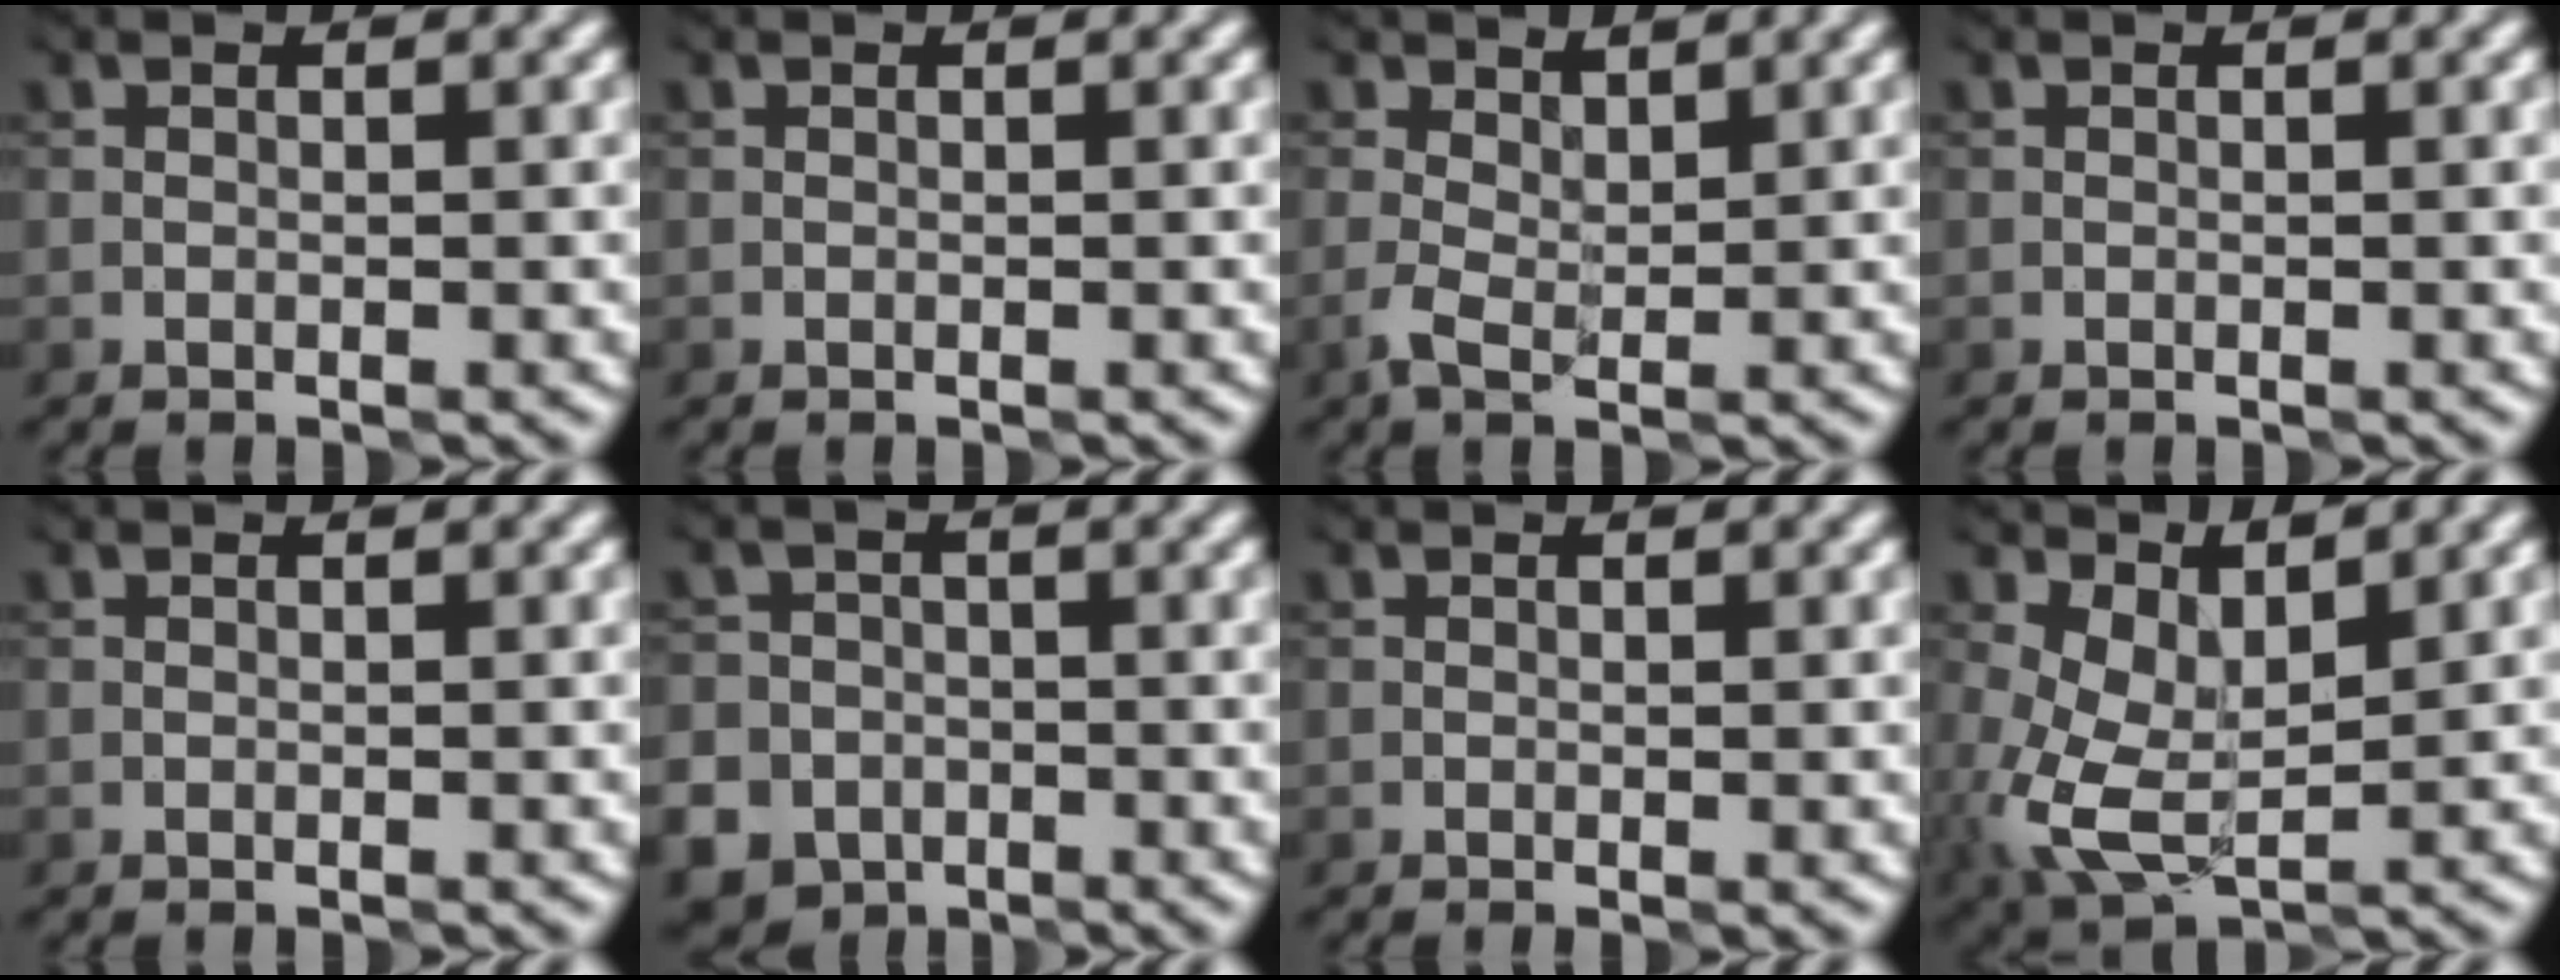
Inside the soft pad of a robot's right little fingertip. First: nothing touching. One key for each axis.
{"total": 0.0}
{"total": 1.6, "fx": 0.5, "fy": 1.0, "fz": 1.2, "tx": -0.033, "ty": 0.002, "tz": 0.008}
{"total": 0.0}
{"total": 0.0}
{"total": 10.2, "fx": -6.2, "fy": 7.9, "fz": 1.9, "tx": -0.044, "ty": -0.055, "tz": -0.111}
{"total": 0.5, "fx": 0.0, "fy": 0.2, "fz": 0.5, "tx": -0.006, "ty": -0.001, "tz": 0.001}
{"total": 6.1, "fx": 1.4, "fy": 3.7, "fz": 4.7, "tx": -0.120, "ty": -0.012, "tz": 0.035}